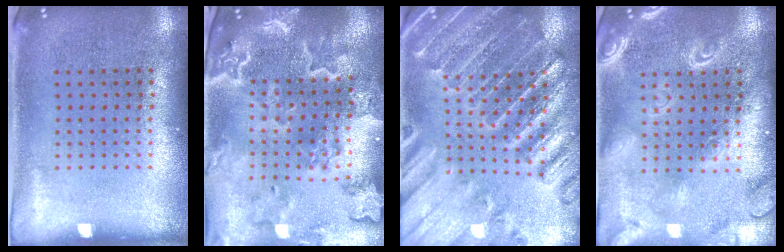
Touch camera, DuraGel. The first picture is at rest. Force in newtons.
{"total": 4.0, "press": 3.4, "slide": 2.1}
{"total": 2.7, "press": 2.7, "slide": 0.4}
{"total": 3.0, "press": 3.0, "slide": 0.3}